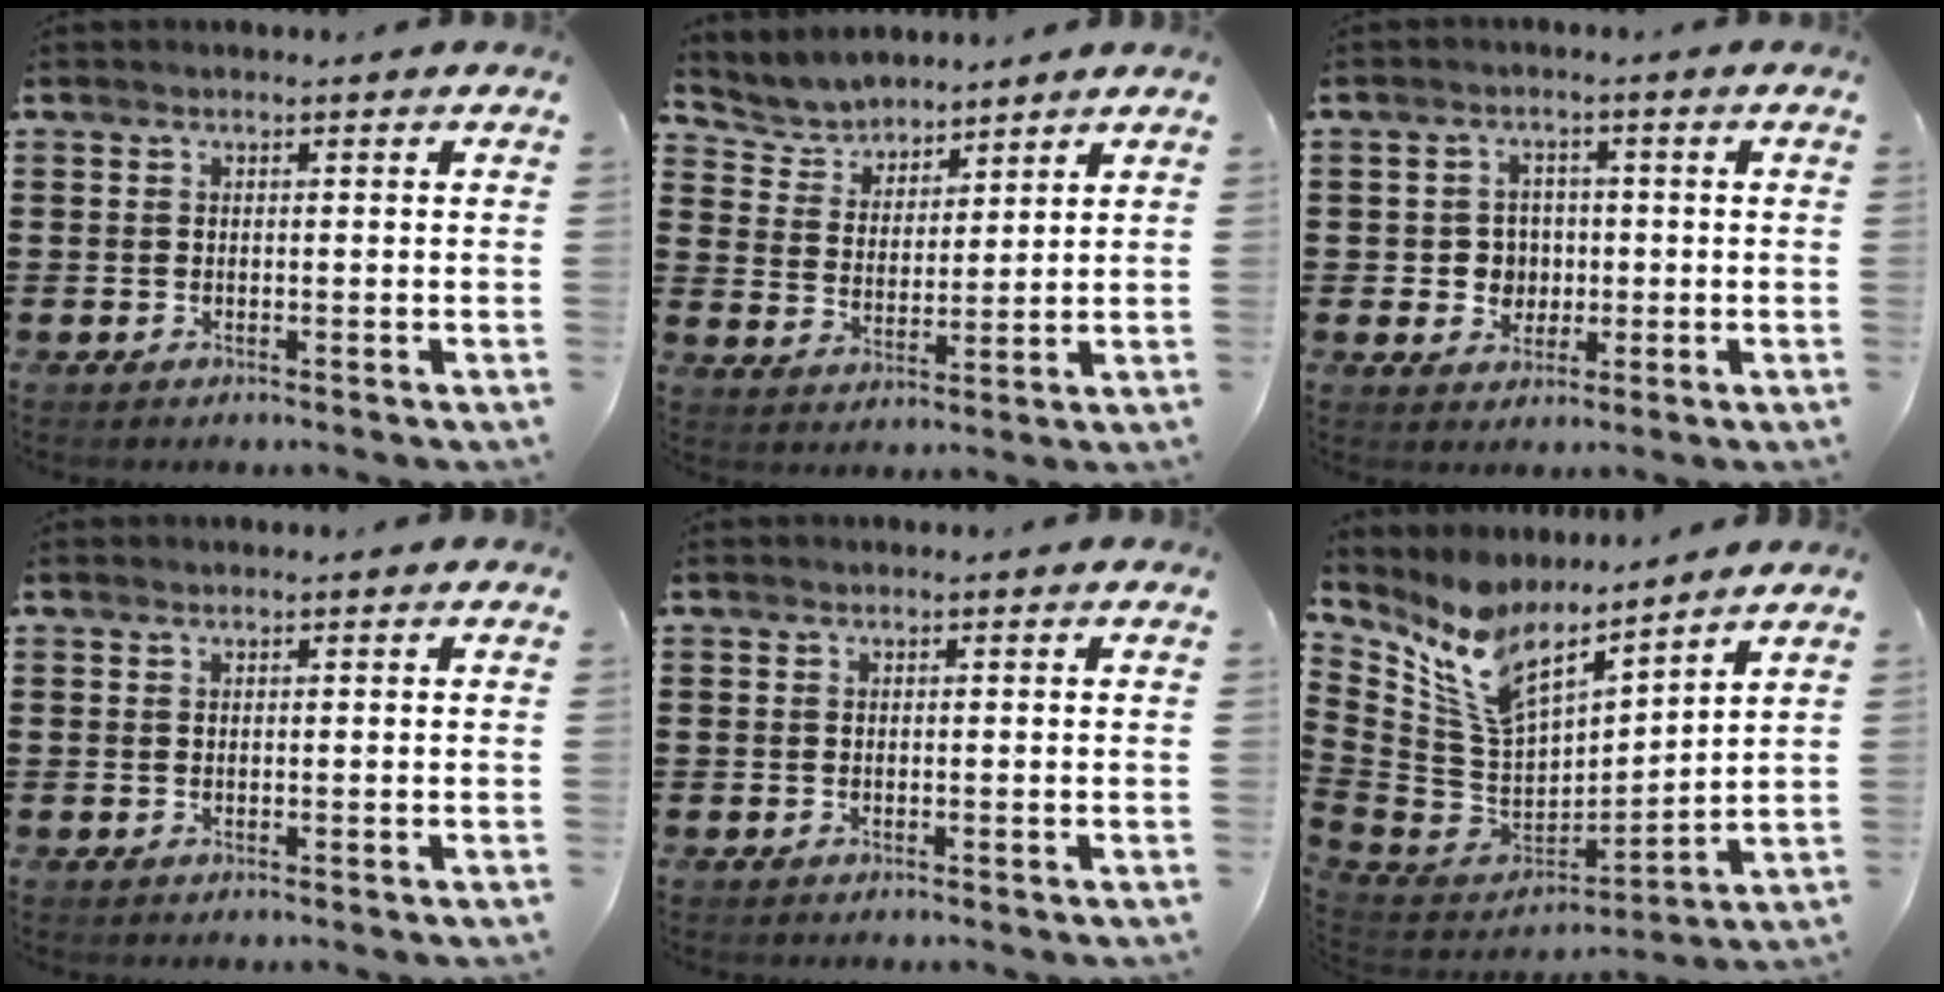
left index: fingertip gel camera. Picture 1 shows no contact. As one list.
[{"total": 4.5, "force": [4.2, 1.3, -0.3], "torque": [-0.020, -0.018, 0.076]}, {"total": 3.9, "force": [-0.3, 3.7, 1.3], "torque": [-0.033, 0.006, -0.011]}, {"total": 0.0}, {"total": 0.0}, {"total": 10.4, "force": [7.9, 3.5, 5.8], "torque": [-0.162, -0.064, 0.137]}]